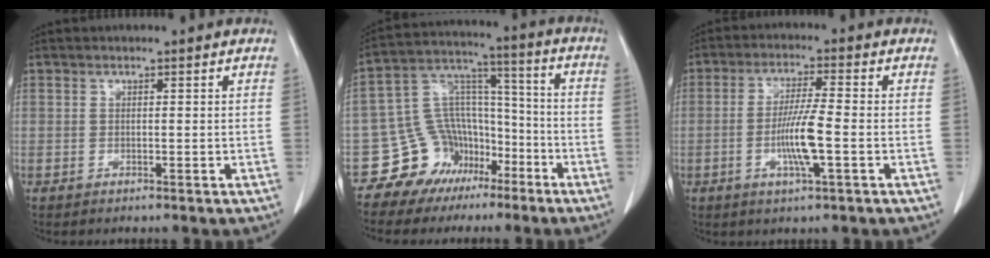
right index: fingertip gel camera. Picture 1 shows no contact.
{"total": 12.3, "force": [-7.1, 9.7, 2.4], "torque": [-0.046, 0.085, -0.111]}
{"total": 7.5, "force": [-1.7, 0.3, 7.3], "torque": [-0.142, -0.006, -0.032]}